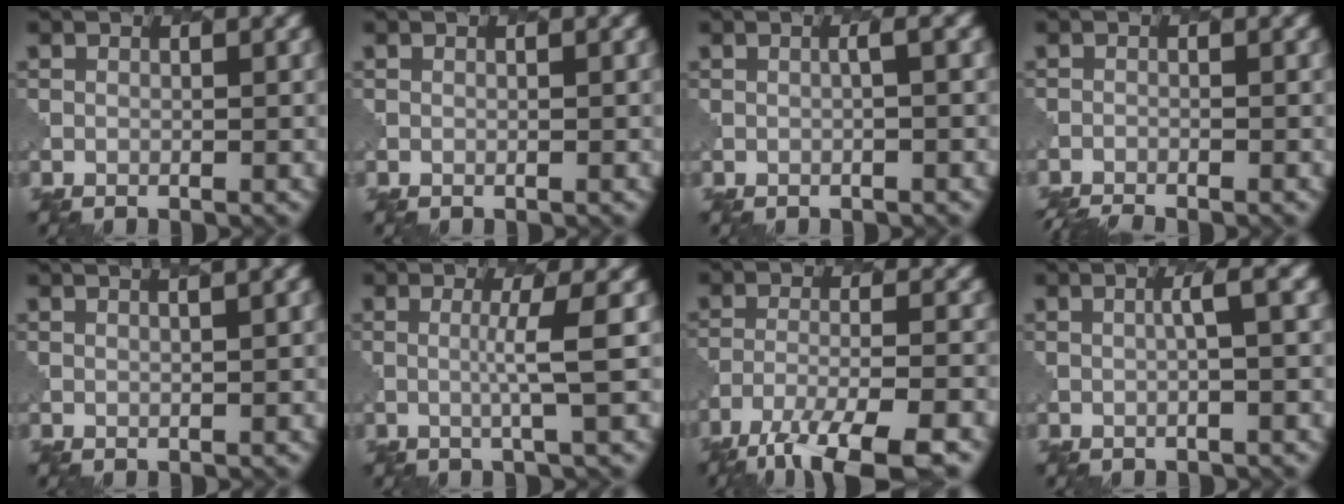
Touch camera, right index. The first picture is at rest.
{"total": 0.0}
{"total": 1.4, "force": [0.0, 0.4, 1.4], "torque": [-0.010, 0.007, -0.005]}
{"total": 3.9, "force": [-3.8, 0.5, 0.9], "torque": [-0.019, -0.016, -0.057]}
{"total": 3.9, "force": [1.8, 1.3, 3.1], "torque": [-0.017, 0.008, 0.011]}
{"total": 2.3, "force": [0.5, 0.1, 2.3], "torque": [-0.041, -0.005, 0.003]}
{"total": 8.7, "force": [-6.5, 1.8, 5.4], "torque": [-0.090, -0.016, -0.107]}
{"total": 2.4, "force": [0.3, 0.5, 2.3], "torque": [-0.025, 0.009, -0.002]}